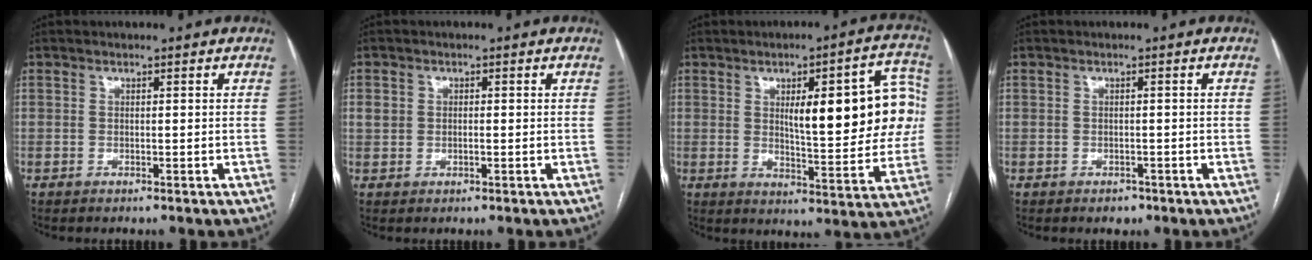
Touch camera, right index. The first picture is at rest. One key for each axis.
{"total": 2.3, "fx": 0.2, "fy": 1.8, "fz": 1.4, "tx": -0.030, "ty": 0.017, "tz": 0.008}
{"total": 16.6, "fx": 2.9, "fy": 4.6, "fz": 15.7, "tx": -0.195, "ty": 0.025, "tz": 0.044}
{"total": 1.5, "fx": -1.0, "fy": 1.1, "fz": 0.4, "tx": -0.006, "ty": 0.002, "tz": -0.010}